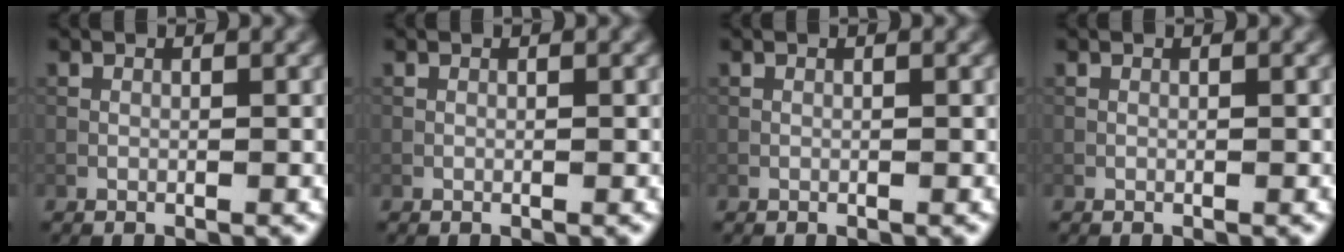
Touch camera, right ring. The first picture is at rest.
{"total": 0.0}
{"total": 0.0}
{"total": 0.0}